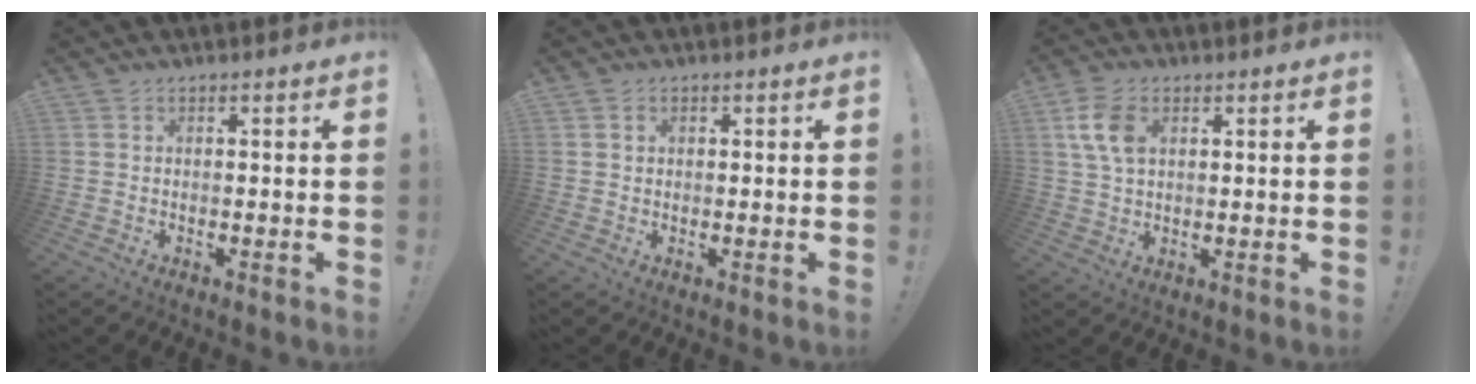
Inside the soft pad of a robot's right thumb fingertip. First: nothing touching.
{"total": 1.2, "force": [0.5, 1.0, 0.4], "torque": [-0.002, -0.001, 0.007]}
{"total": 9.3, "force": [3.1, 6.2, 6.2], "torque": [-0.119, 0.002, 0.061]}